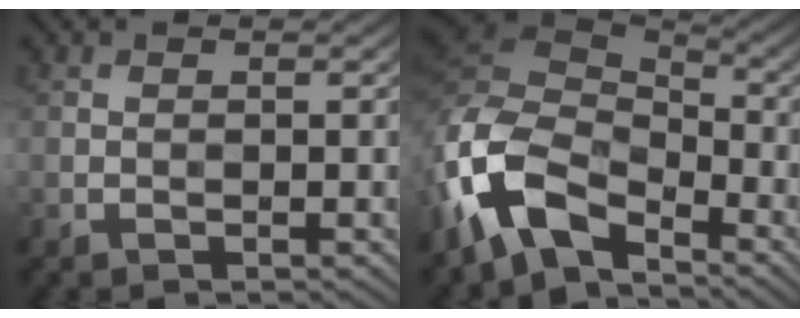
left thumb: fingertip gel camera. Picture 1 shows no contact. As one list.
[{"total": 13.0, "force": [-7.3, 7.4, 7.7], "torque": [-0.192, -0.014, -0.149]}]